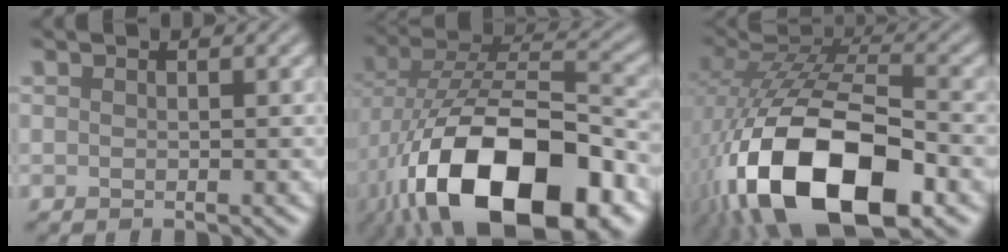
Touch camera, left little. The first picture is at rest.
{"total": 17.1, "force": [-8.5, 8.1, 12.4], "torque": [-0.214, -0.019, -0.138]}
{"total": 15.8, "force": [-6.8, 7.7, 12.0], "torque": [-0.228, -0.027, -0.123]}